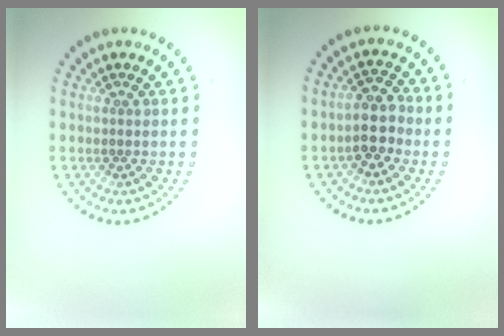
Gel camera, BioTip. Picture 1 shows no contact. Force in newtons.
{"total": 2.9, "press": 2.6, "slide": 1.3}